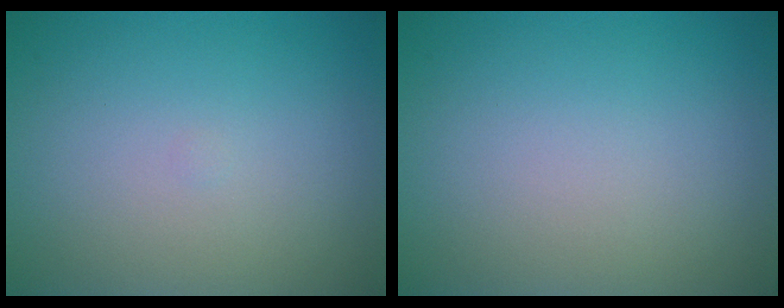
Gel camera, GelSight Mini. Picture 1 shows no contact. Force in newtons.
{"total": 0.0}